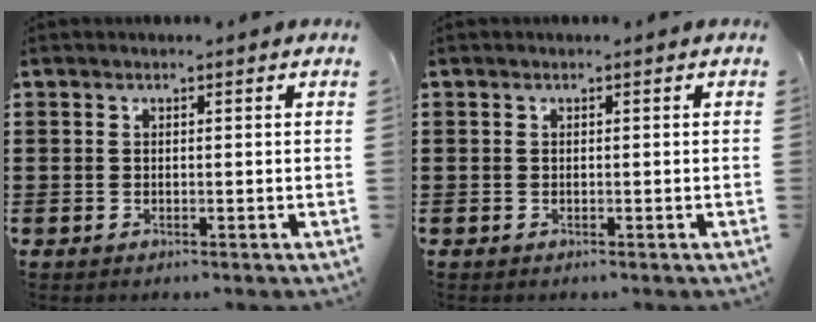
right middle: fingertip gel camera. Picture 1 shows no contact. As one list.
[{"total": 0.0}]